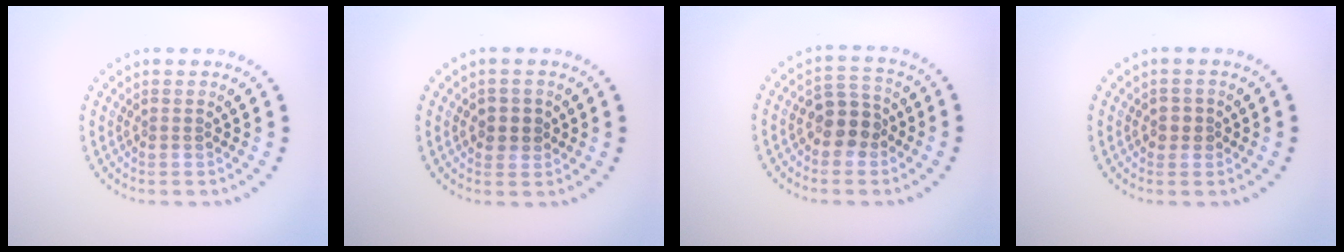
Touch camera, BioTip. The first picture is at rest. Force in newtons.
{"total": 1.9, "press": 1.8, "slide": 0.6}
{"total": 3.4, "press": 3.2, "slide": 1.0}
{"total": 1.3, "press": 1.2, "slide": 0.6}